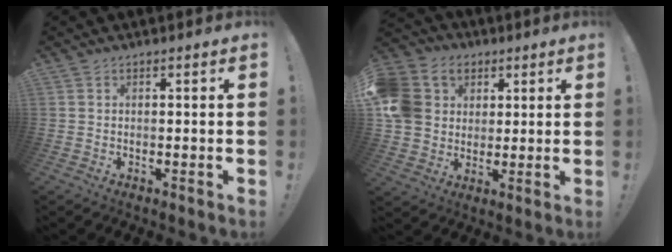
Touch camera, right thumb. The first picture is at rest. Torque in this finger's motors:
{"motor_torque": [2.16, 2.85, 1.43, -0.25, 0.43]}